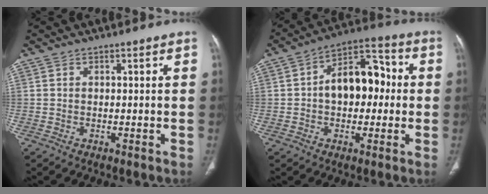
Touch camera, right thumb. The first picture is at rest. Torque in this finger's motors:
{"motor_torque": [-0.53, 0.92, 0.05, 0.11, 0.09]}